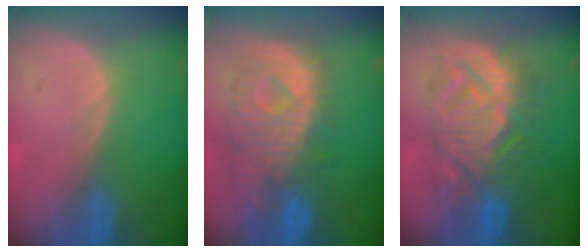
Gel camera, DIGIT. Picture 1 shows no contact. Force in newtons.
{"total": 10.9, "press": 9.7, "slide": 5.1}
{"total": 10.2, "press": 10.2, "slide": 0.5}